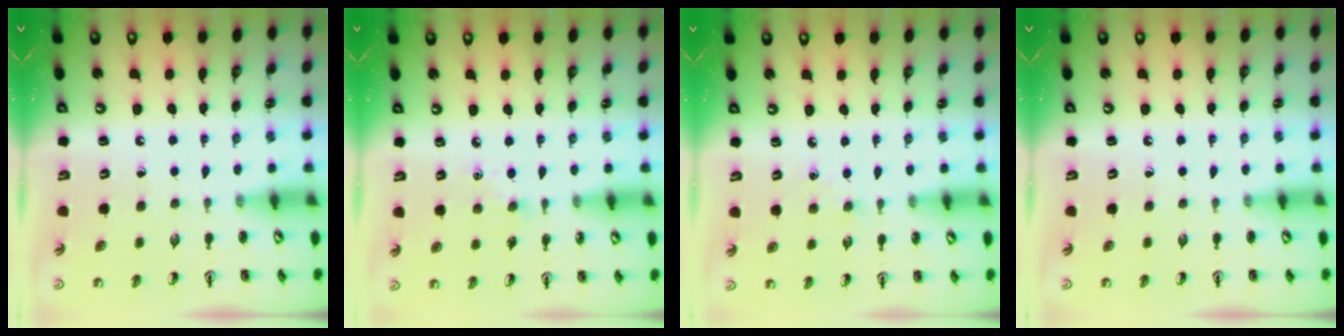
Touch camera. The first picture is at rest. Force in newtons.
{"total": 3.6, "press": 3.6, "slide": 0.5}
{"total": 2.7, "press": 2.7, "slide": 0.4}
{"total": 0.0}